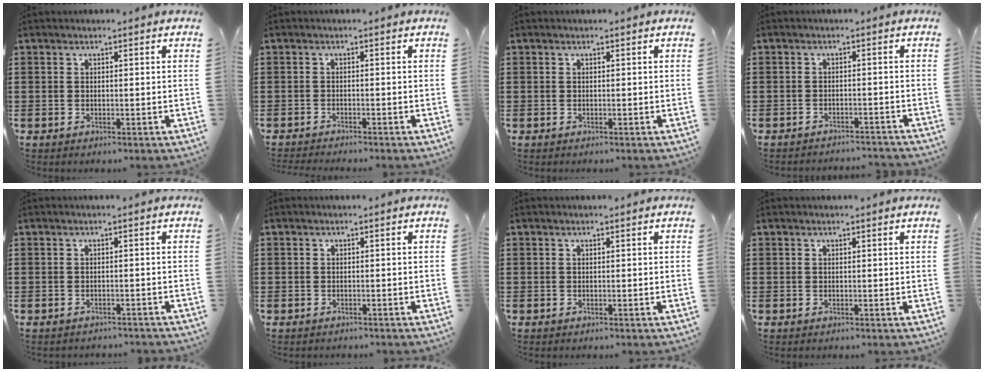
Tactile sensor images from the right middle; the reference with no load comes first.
{"total": 1.1, "force": [-1.1, -0.1, 0.1], "torque": [-0.003, 0.000, -0.022]}
{"total": 0.0}
{"total": 2.1, "force": [-2.1, 0.0, -0.1], "torque": [-0.004, 0.000, -0.047]}
{"total": 0.9, "force": [-0.9, 0.1, 0.1], "torque": [-0.004, 0.001, -0.020]}
{"total": 0.8, "force": [-0.7, 0.4, -0.1], "torque": [-0.001, 0.003, -0.015]}
{"total": 0.0}
{"total": 0.0}